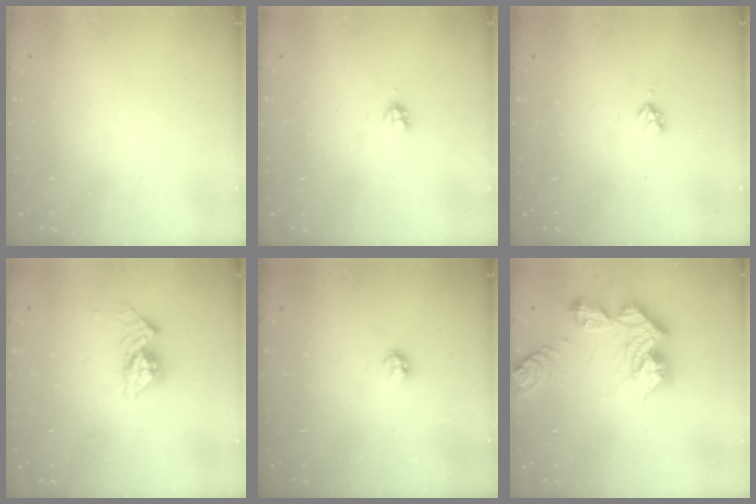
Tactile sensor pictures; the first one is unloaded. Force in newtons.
{"total": 2.7, "press": 2.7, "slide": 0.2}
{"total": 2.9, "press": 2.9, "slide": 0.5}
{"total": 9.9, "press": 9.8, "slide": 0.9}
{"total": 2.8, "press": 2.8, "slide": 0.5}
{"total": 14.1, "press": 14.1, "slide": 1.3}